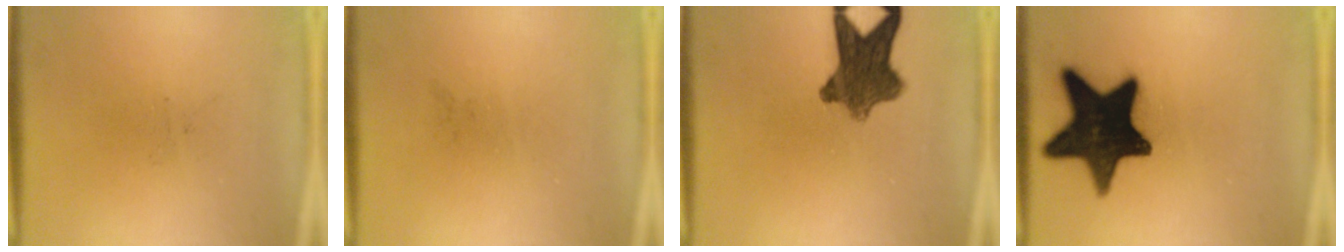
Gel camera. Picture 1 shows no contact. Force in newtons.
{"total": 0.0}
{"total": 9.6}
{"total": 17.8}